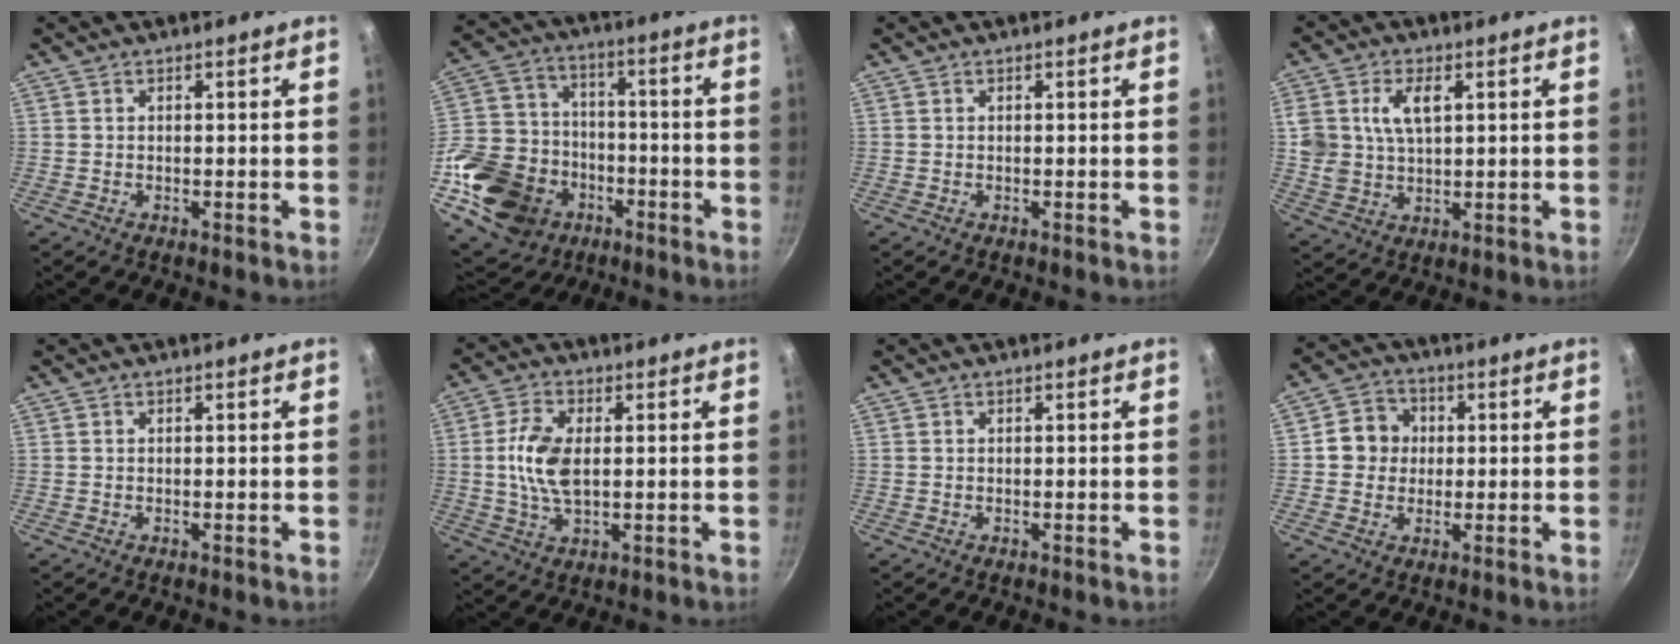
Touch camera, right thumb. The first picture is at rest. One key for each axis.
{"total": 22.7, "fx": -8.9, "fy": 17.6, "fz": 11.2, "tx": -0.232, "ty": 0.051, "tz": -0.149}
{"total": 0.0}
{"total": 8.3, "fx": 2.4, "fy": 4.9, "fz": 6.2, "tx": -0.115, "ty": -0.001, "tz": 0.054}
{"total": 0.0}
{"total": 9.0, "fx": 0.6, "fy": 4.8, "fz": 7.6, "tx": -0.162, "ty": -0.001, "tz": 0.015}
{"total": 0.0}
{"total": 7.3, "fx": 0.4, "fy": 6.7, "fz": 2.9, "tx": -0.018, "ty": 0.012, "tz": -0.004}